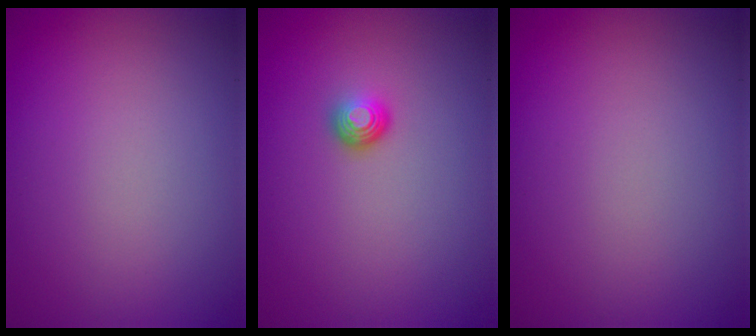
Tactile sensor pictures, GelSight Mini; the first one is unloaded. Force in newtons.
{"total": 1.6, "press": 1.0, "slide": 1.3}
{"total": 0.0}